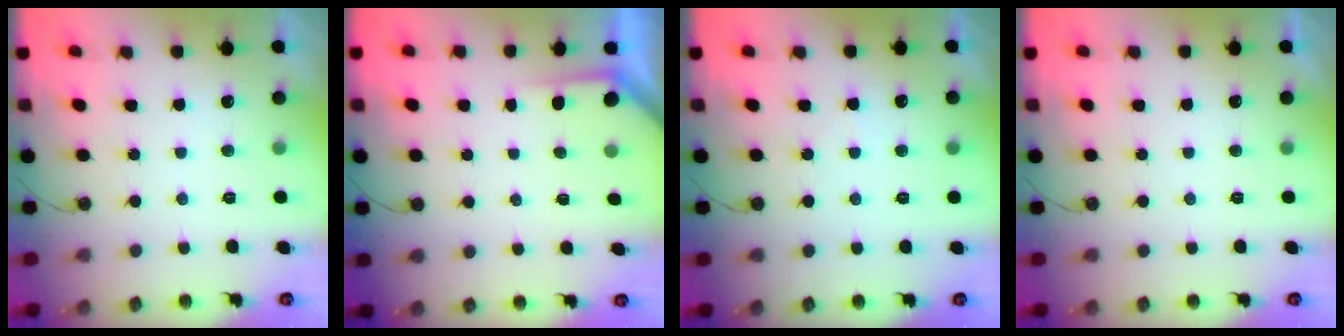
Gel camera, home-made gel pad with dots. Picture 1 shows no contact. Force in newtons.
{"total": 1.9, "press": 1.9, "slide": 0.2}
{"total": 3.8, "press": 3.7, "slide": 0.6}
{"total": 0.6, "press": 0.5, "slide": 0.2}